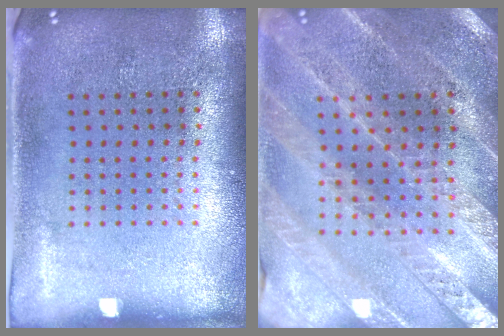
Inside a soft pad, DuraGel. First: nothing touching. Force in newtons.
{"total": 2.4, "press": 2.4, "slide": 0.3}